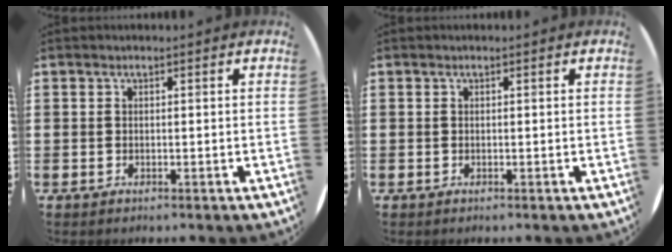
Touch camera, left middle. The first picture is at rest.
{"total": 0.0}